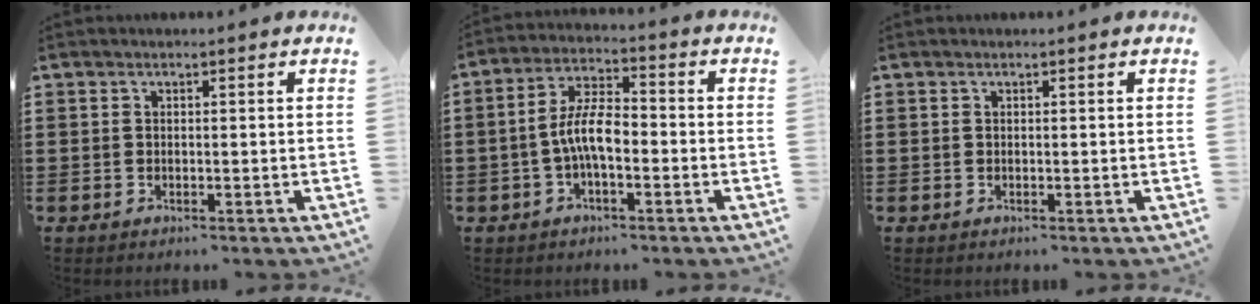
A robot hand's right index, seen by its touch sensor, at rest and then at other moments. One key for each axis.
{"total": 7.1, "fx": -1.6, "fy": 2.6, "fz": 6.4, "tx": -0.132, "ty": 0.006, "tz": -0.036}
{"total": 0.0}